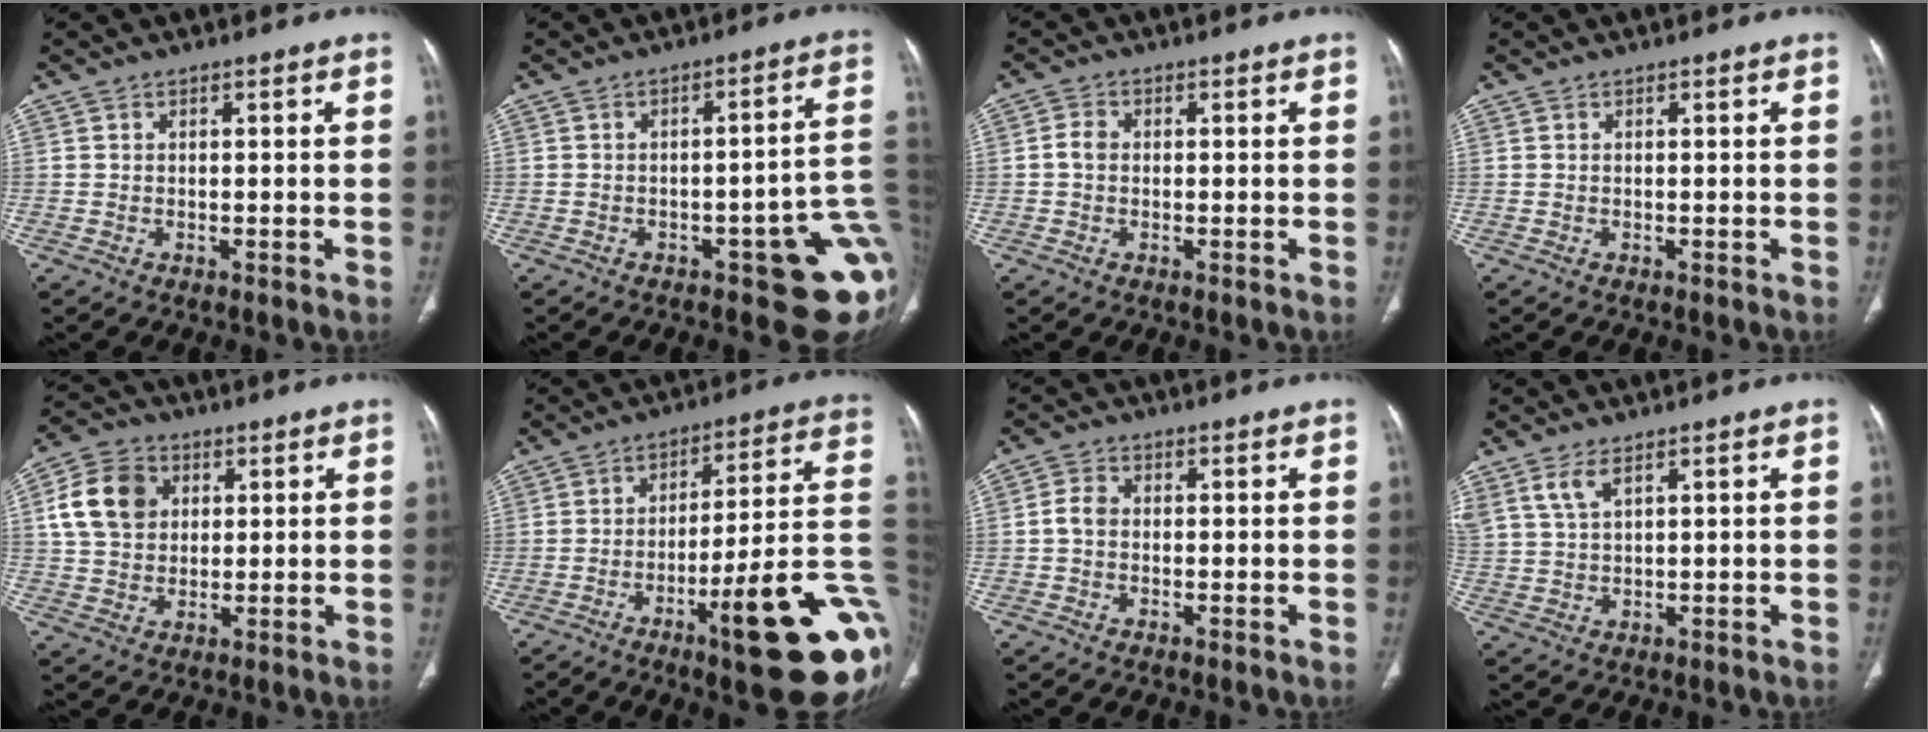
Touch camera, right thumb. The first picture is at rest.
{"total": 15.6, "force": [-5.0, 5.1, 13.9], "torque": [-0.107, 0.030, -0.048]}
{"total": 2.3, "force": [-0.1, 1.8, 1.4], "torque": [-0.024, 0.007, -0.006]}
{"total": 0.0}
{"total": 10.9, "force": [2.9, 8.6, 6.0], "torque": [-0.096, 0.004, 0.052]}
{"total": 24.9, "force": [-8.6, 5.1, 22.8], "torque": [-0.222, 0.043, -0.116]}
{"total": 2.9, "force": [-0.2, 2.2, 1.8], "torque": [-0.032, 0.009, -0.010]}
{"total": 4.5, "force": [2.8, 1.6, 3.1], "torque": [-0.072, -0.007, 0.066]}